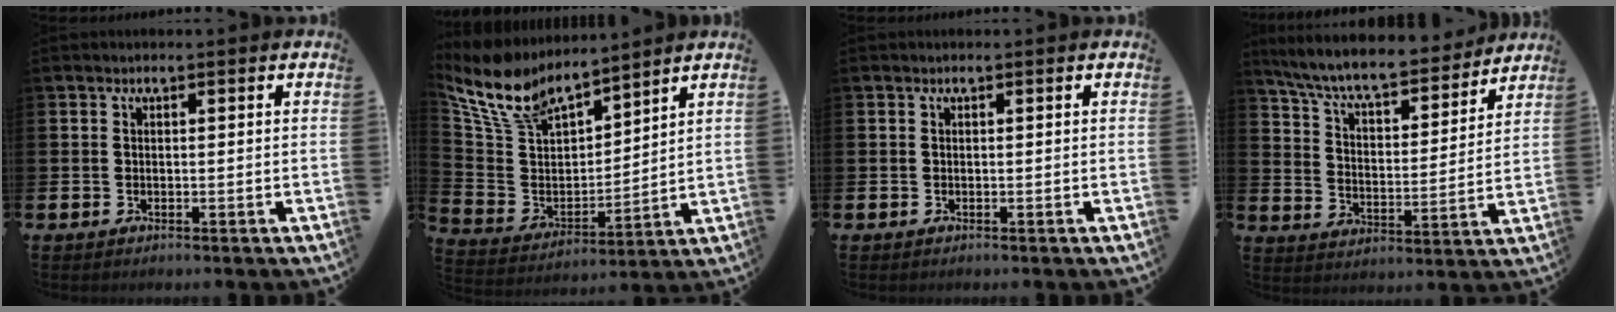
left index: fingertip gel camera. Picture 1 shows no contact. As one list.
[{"total": 9.2, "force": [8.0, 3.7, 2.4], "torque": [-0.096, -0.052, 0.146]}, {"total": 0.0}, {"total": 8.3, "force": [7.6, 1.4, 3.0], "torque": [-0.087, -0.059, 0.129]}]